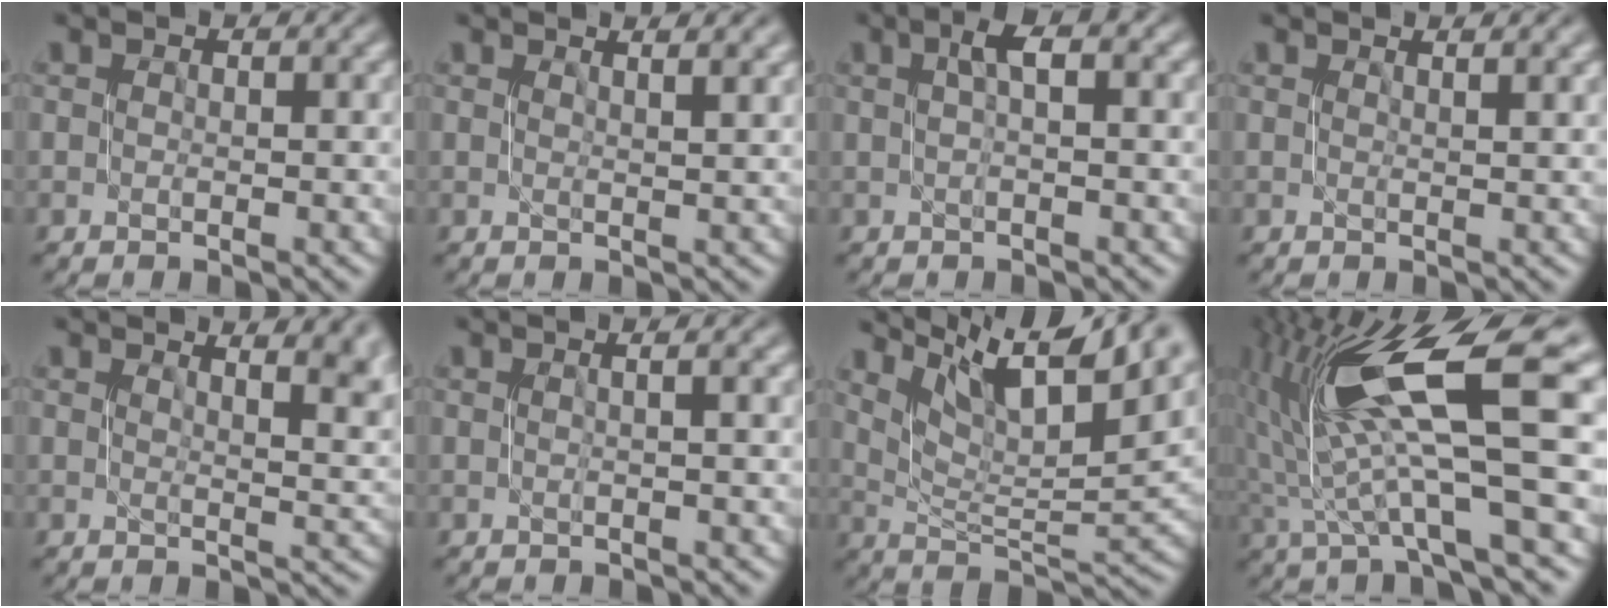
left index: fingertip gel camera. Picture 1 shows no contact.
{"total": 2.7, "force": [1.5, 0.9, 2.0], "torque": [-0.014, 0.005, 0.012]}
{"total": 2.4, "force": [0.6, 0.5, 2.2], "torque": [-0.038, 0.009, 0.010]}
{"total": 1.8, "force": [0.9, 0.6, 1.4], "torque": [-0.009, 0.003, 0.009]}
{"total": 7.4, "force": [3.8, 2.9, 5.7], "torque": [-0.036, 0.011, 0.041]}
{"total": 2.1, "force": [0.4, 0.7, 2.0], "torque": [-0.020, 0.006, -0.002]}
{"total": 11.7, "force": [8.4, 2.9, 7.6], "torque": [-0.132, 0.009, 0.147]}
{"total": 11.4, "force": [2.4, 2.6, 10.9], "torque": [-0.198, 0.009, 0.048]}